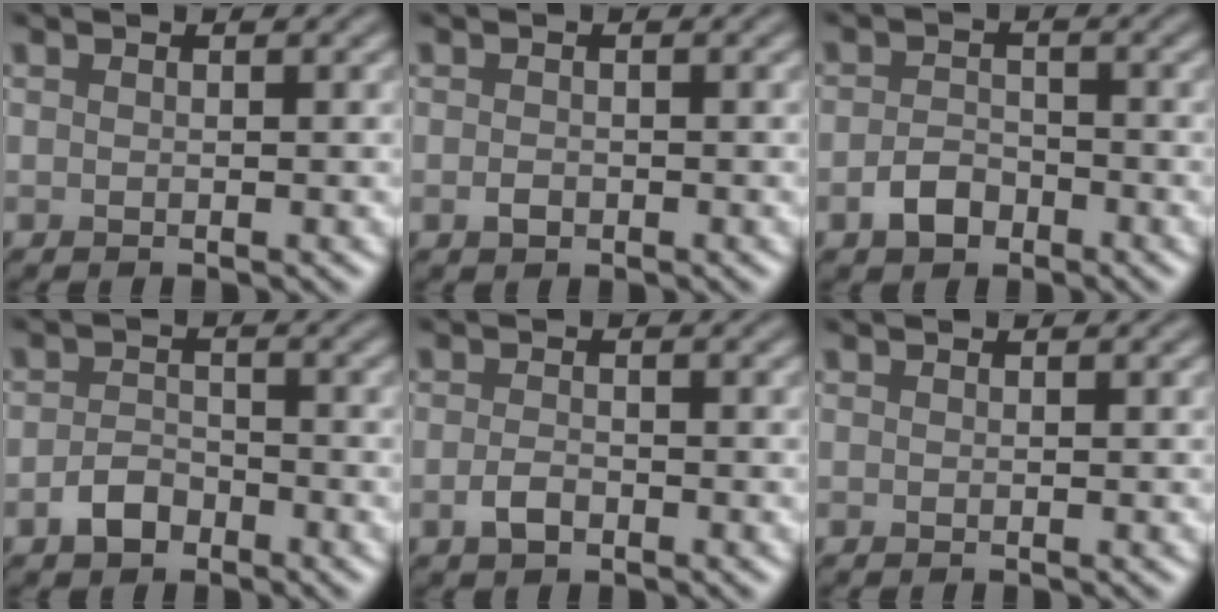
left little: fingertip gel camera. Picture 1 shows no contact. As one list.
[{"total": 1.0, "force": [-0.5, 0.8, 0.5], "torque": [-0.010, -0.002, -0.012]}, {"total": 2.5, "force": [-1.5, 1.6, 1.1], "torque": [-0.018, 0.004, -0.034]}, {"total": 2.4, "force": [-1.6, 1.5, 1.0], "torque": [-0.016, 0.006, -0.036]}, {"total": 1.6, "force": [-0.8, 0.9, 1.0], "torque": [-0.022, -0.001, -0.020]}, {"total": 0.0}]